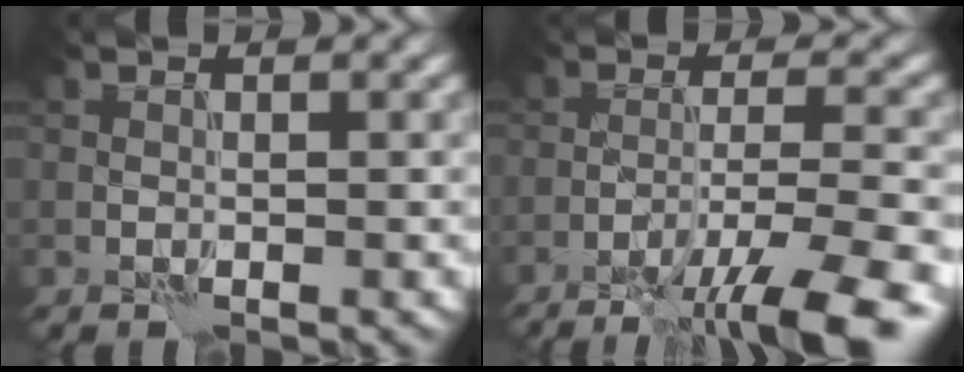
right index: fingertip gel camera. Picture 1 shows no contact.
{"total": 9.3, "force": [-6.4, 1.4, 6.6], "torque": [-0.102, 0.004, -0.105]}